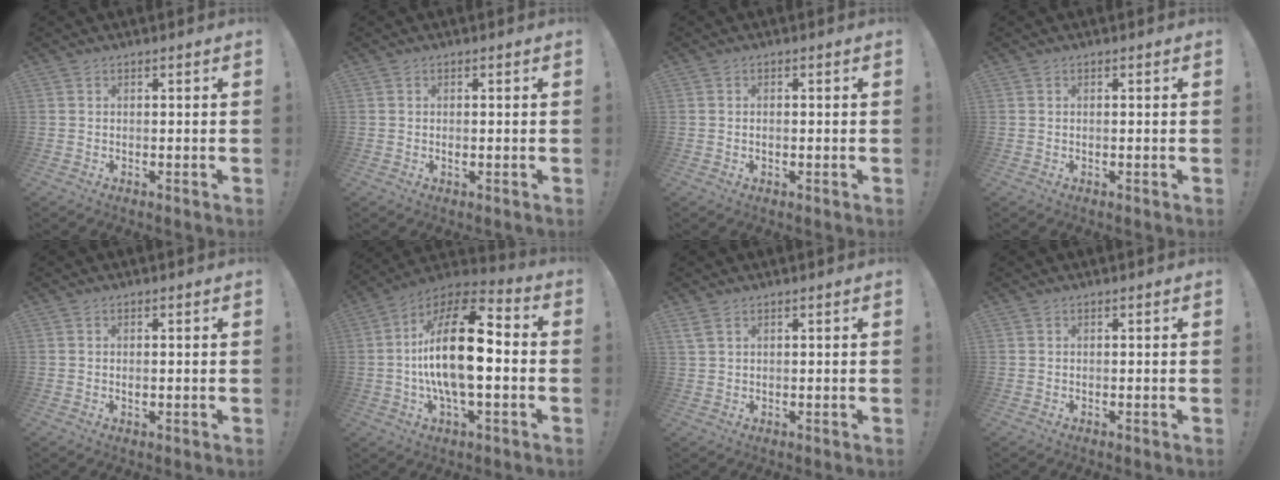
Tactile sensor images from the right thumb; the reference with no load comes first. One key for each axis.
{"total": 0.8, "fx": -0.2, "fy": 0.2, "fz": 0.8, "tx": -0.014, "ty": -0.001, "tz": -0.004}
{"total": 0.9, "fx": -0.4, "fy": 0.4, "fz": 0.7, "tx": -0.019, "ty": 0.004, "tz": -0.007}
{"total": 0.0}
{"total": 0.9, "fx": -0.2, "fy": 0.4, "fz": 0.8, "tx": -0.015, "ty": 0.001, "tz": -0.004}
{"total": 20.6, "fx": -1.0, "fy": 8.0, "fz": 19.0, "tx": -0.350, "ty": 0.008, "tz": -0.022}
{"total": 2.6, "fx": 1.5, "fy": 1.1, "fz": 1.8, "tx": -0.046, "ty": 0.003, "tz": 0.030}
{"total": 0.0}